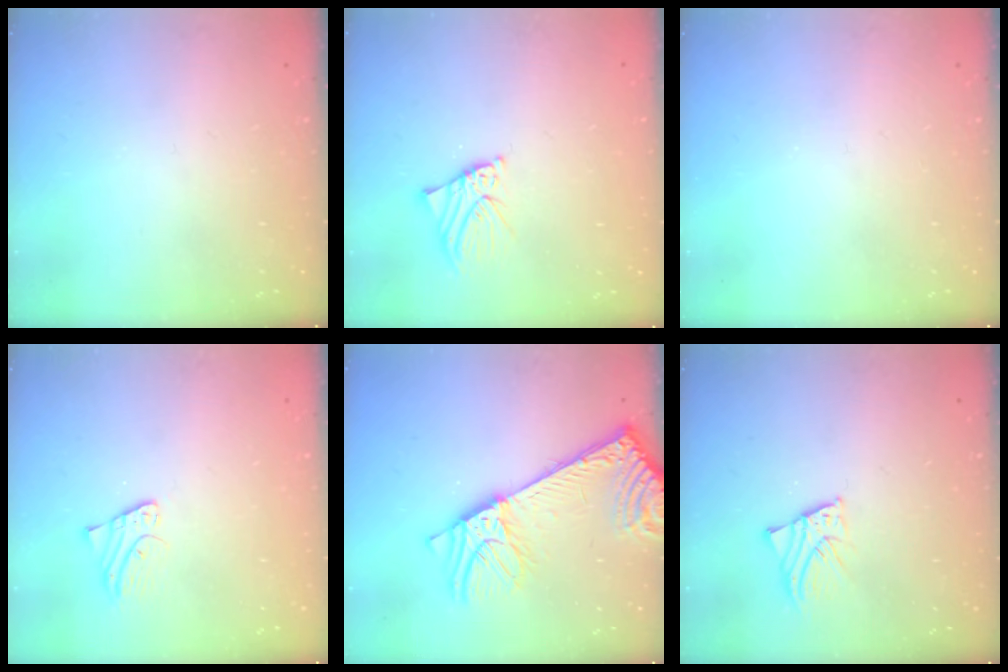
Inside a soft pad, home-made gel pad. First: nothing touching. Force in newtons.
{"total": 4.7, "press": 4.7, "slide": 0.6}
{"total": 0.0}
{"total": 3.2, "press": 3.2, "slide": 0.2}
{"total": 11.2, "press": 10.8, "slide": 3.0}
{"total": 2.5, "press": 2.5, "slide": 0.3}